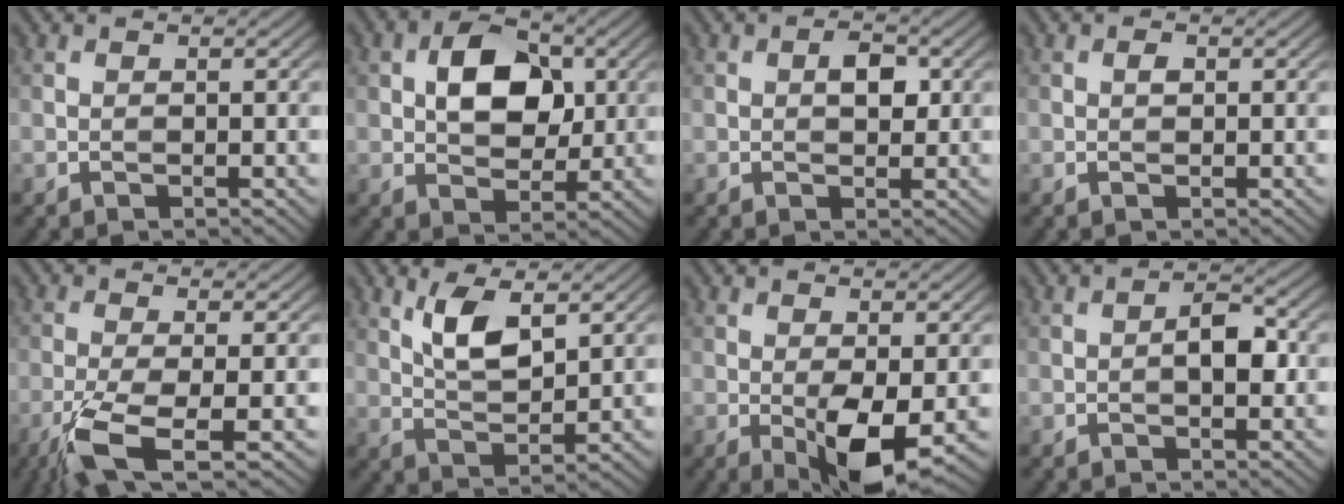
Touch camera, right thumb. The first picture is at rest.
{"total": 8.1, "force": [1.7, 5.4, 5.9], "torque": [-0.099, 0.009, 0.021]}
{"total": 2.8, "force": [0.5, 1.6, 2.2], "torque": [-0.033, 0.001, 0.005]}
{"total": 0.8, "force": [0.2, 0.5, 0.6], "torque": [-0.010, 0.001, 0.002]}
{"total": 6.9, "force": [-3.2, 1.6, 5.8], "torque": [-0.119, -0.005, -0.074]}
{"total": 6.3, "force": [3.1, 2.4, 4.9], "torque": [-0.103, -0.006, 0.061]}
{"total": 6.0, "force": [-1.2, 2.1, 5.4], "torque": [-0.096, -0.005, -0.019]}
{"total": 3.3, "force": [-0.3, 1.5, 2.9], "torque": [-0.044, 0.007, -0.010]}